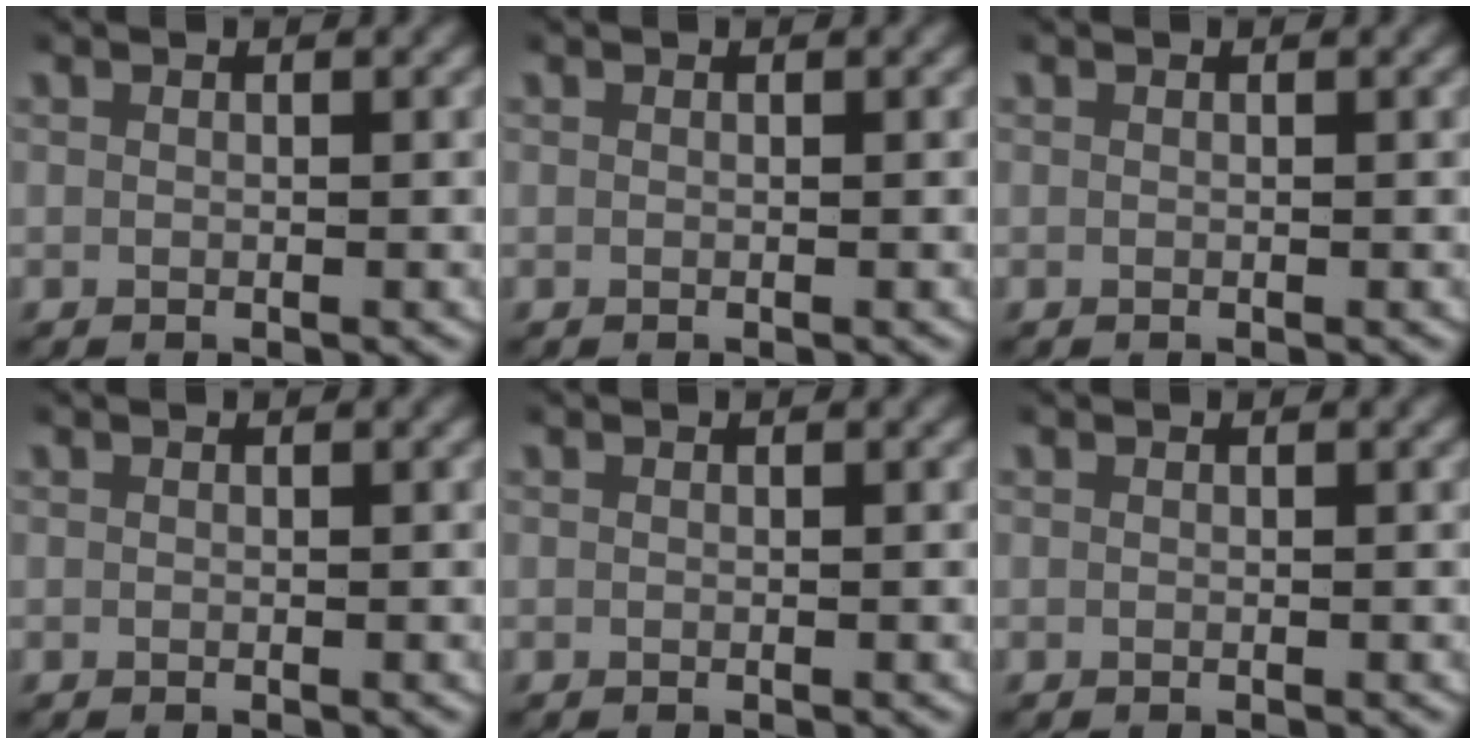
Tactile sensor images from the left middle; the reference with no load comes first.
{"total": 0.0}
{"total": 0.0}
{"total": 0.0}
{"total": 0.0}
{"total": 0.0}